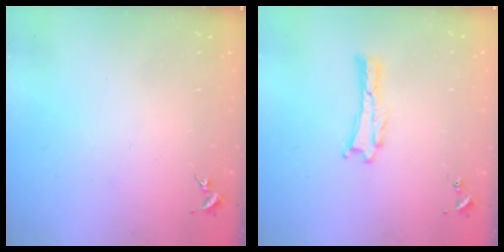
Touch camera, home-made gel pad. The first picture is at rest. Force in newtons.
{"total": 0.0}